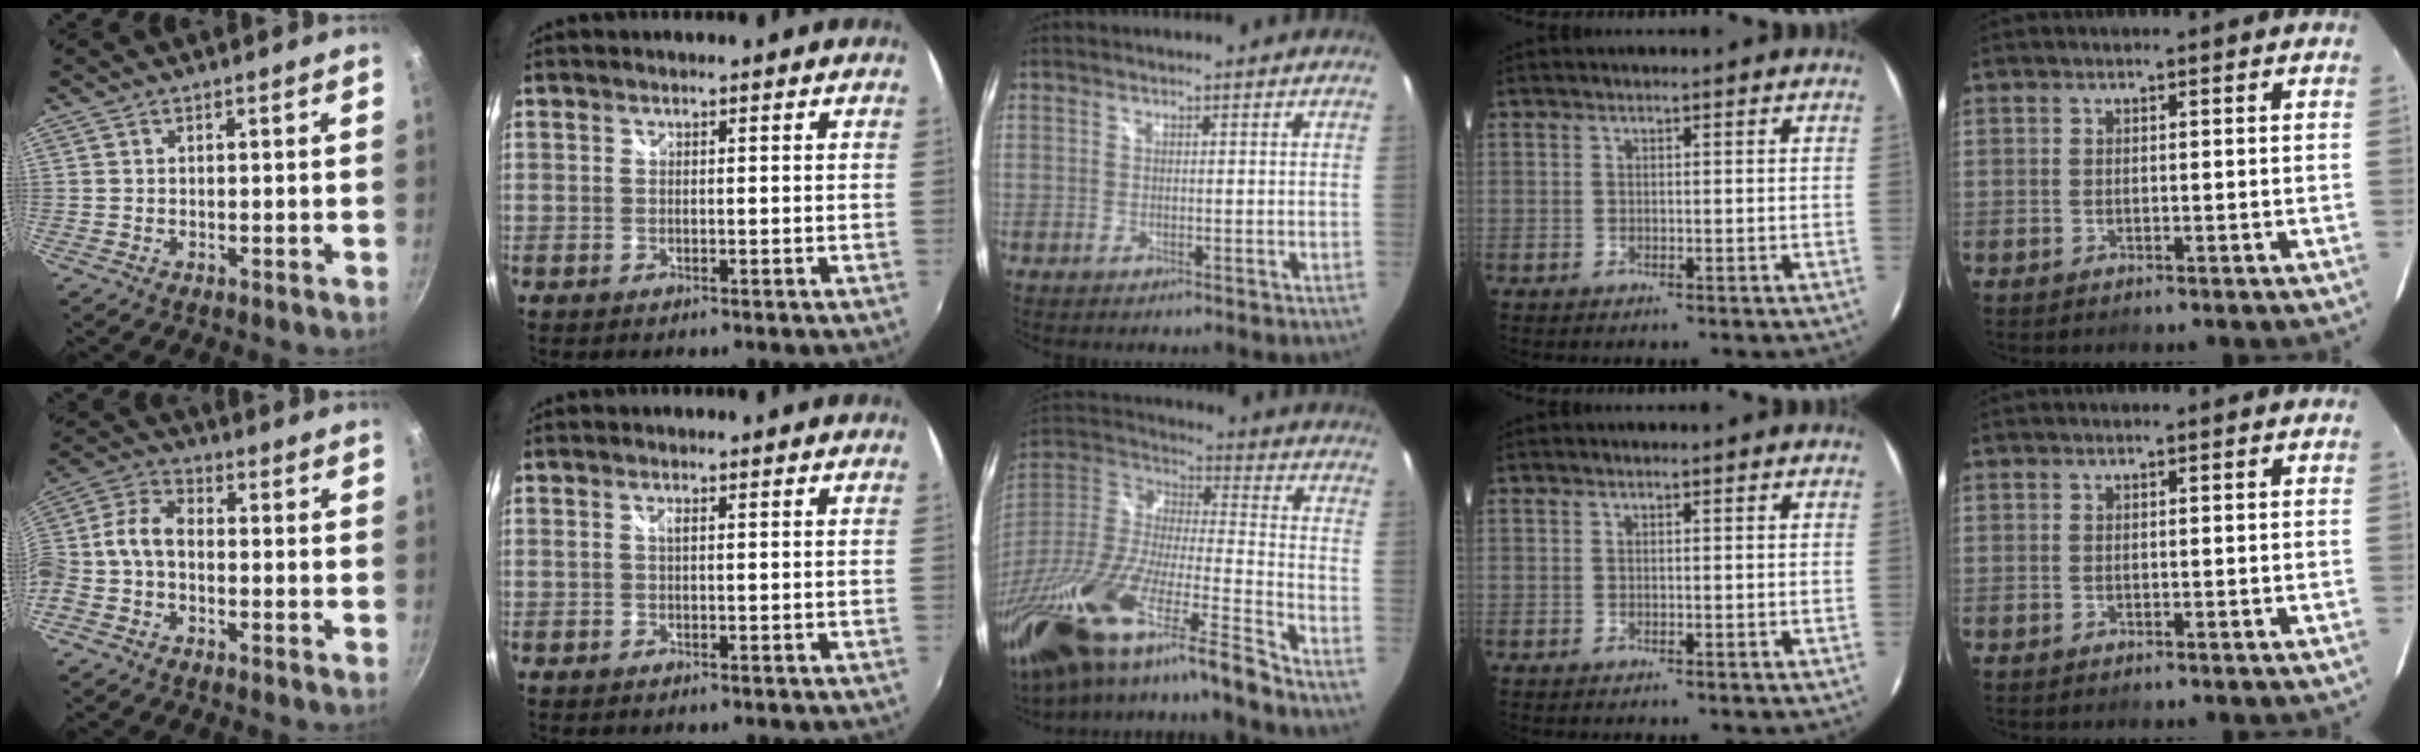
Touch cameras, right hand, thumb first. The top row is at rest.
{"thumb": {"total": 7.9, "force": [-1.9, 5.2, 5.7], "torque": [-0.126, 0.043, -0.052]}, "index": {"total": 0.8, "force": [0.2, 0.1, 0.7], "torque": [-0.014, 0.002, 0.002]}, "middle": {"total": 29.0, "force": [-20.8, 2.7, 20.1], "torque": [-0.354, -0.068, -0.372]}}